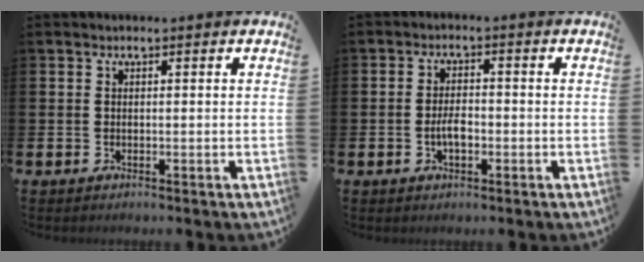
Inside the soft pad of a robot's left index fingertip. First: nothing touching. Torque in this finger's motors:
{"motor_torque": [0.26, 0.00, 0.09, 0.06]}